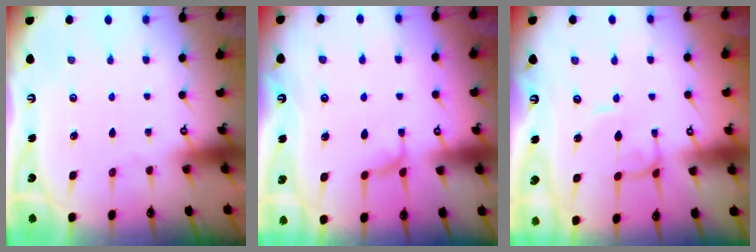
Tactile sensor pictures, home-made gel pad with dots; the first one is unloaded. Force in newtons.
{"total": 1.6, "press": 1.5, "slide": 0.6}
{"total": 1.6, "press": 1.5, "slide": 0.1}